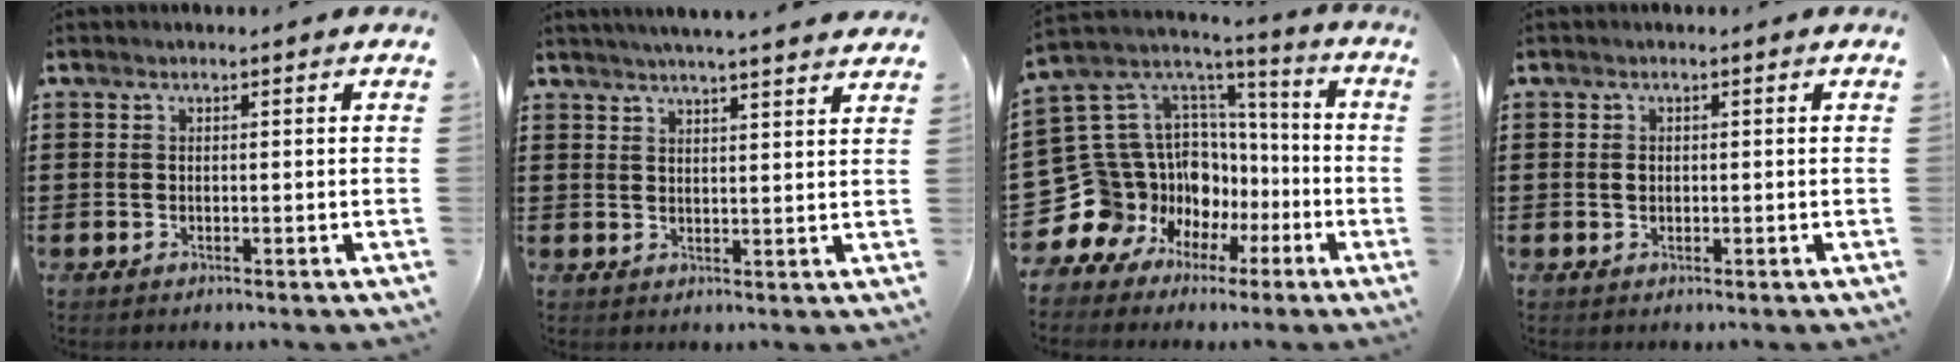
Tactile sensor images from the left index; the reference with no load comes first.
{"total": 3.7, "force": [3.5, -0.7, 0.9], "torque": [-0.029, -0.013, 0.061]}
{"total": 13.3, "force": [-4.8, 12.3, 1.6], "torque": [-0.089, -0.046, -0.042]}
{"total": 0.8, "force": [0.0, 0.7, 0.5], "torque": [-0.013, 0.003, 0.000]}